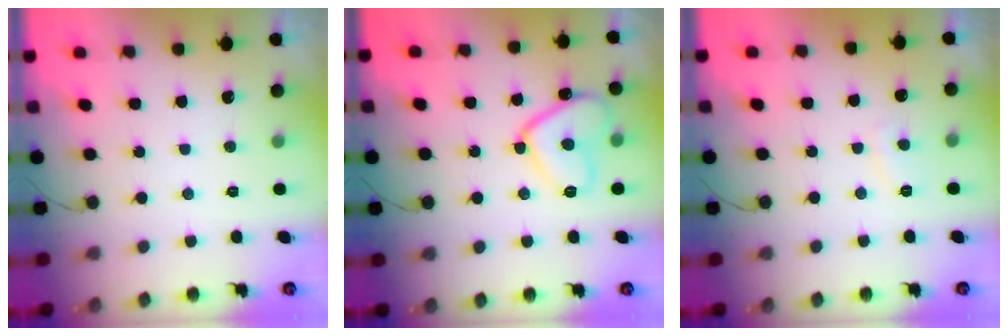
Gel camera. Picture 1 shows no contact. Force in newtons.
{"total": 10.8, "press": 10.8, "slide": 1.2}
{"total": 2.8, "press": 2.7, "slide": 0.8}